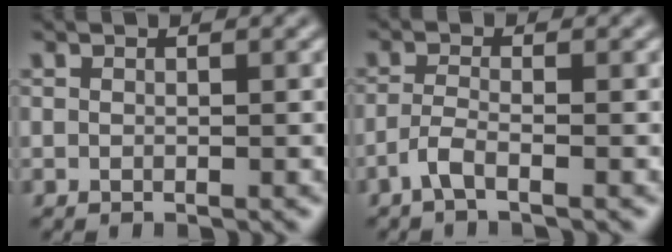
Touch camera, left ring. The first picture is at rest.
{"total": 1.9, "force": [-1.2, 0.4, 1.4], "torque": [-0.031, 0.002, -0.032]}